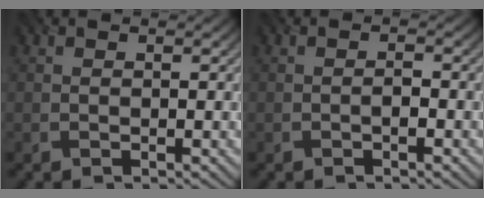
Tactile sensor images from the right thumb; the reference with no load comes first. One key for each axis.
{"total": 1.0, "fx": -0.5, "fy": 0.3, "fz": 0.8, "tx": -0.014, "ty": 0.003, "tz": -0.009}